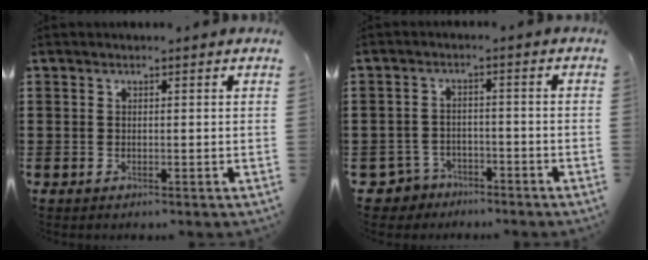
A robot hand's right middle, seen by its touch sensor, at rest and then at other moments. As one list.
[{"total": 3.3, "force": [-3.0, 1.3, 0.2], "torque": [-0.027, -0.004, -0.069]}]